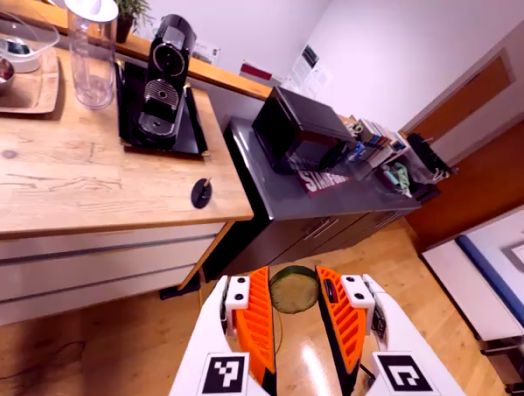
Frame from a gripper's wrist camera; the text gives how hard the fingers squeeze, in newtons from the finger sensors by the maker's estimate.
{"total": 8.9, "left": 9.4, "right": 8.4}